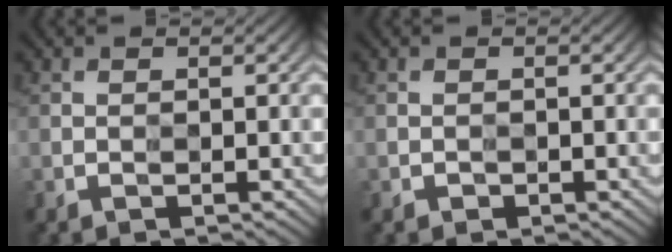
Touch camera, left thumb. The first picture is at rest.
{"total": 0.6, "force": [-0.4, 0.3, 0.2], "torque": [-0.004, -0.001, -0.008]}